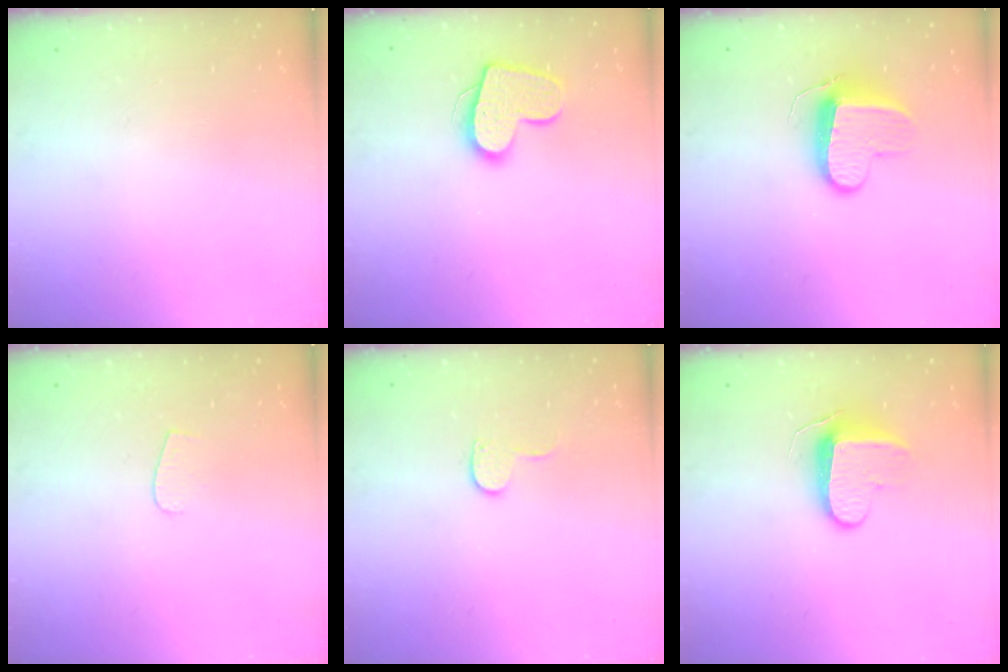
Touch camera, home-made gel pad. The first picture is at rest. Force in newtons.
{"total": 13.5, "press": 13.5, "slide": 0.9}
{"total": 9.9, "press": 9.9, "slide": 0.2}
{"total": 3.7, "press": 3.7, "slide": 0.3}
{"total": 6.4, "press": 6.4, "slide": 0.5}
{"total": 9.1, "press": 9.1, "slide": 0.8}